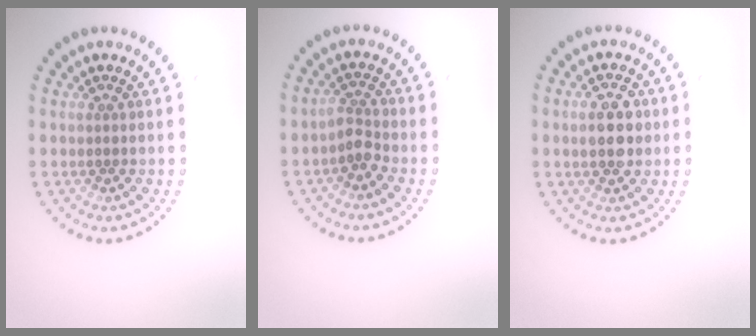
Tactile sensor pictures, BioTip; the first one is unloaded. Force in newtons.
{"total": 1.9, "press": 1.4, "slide": 1.2}
{"total": 3.6, "press": 3.6, "slide": 0.2}